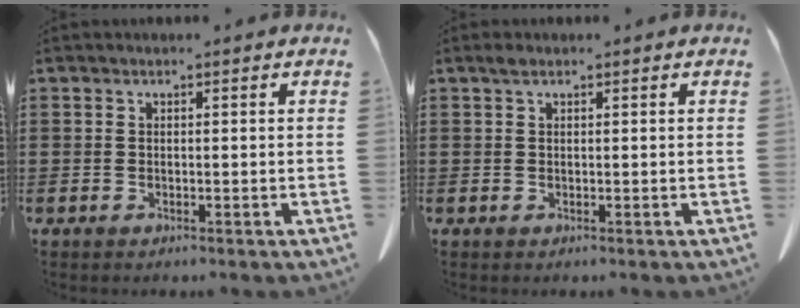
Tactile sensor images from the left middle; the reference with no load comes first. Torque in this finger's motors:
{"motor_torque": [1.07, 0.86, 0.26, 0.07]}